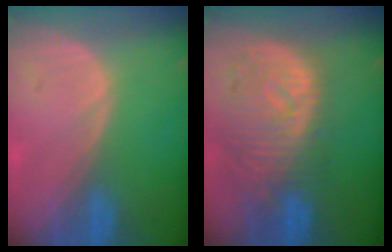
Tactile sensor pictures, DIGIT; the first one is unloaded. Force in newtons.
{"total": 11.2, "press": 9.8, "slide": 5.4}